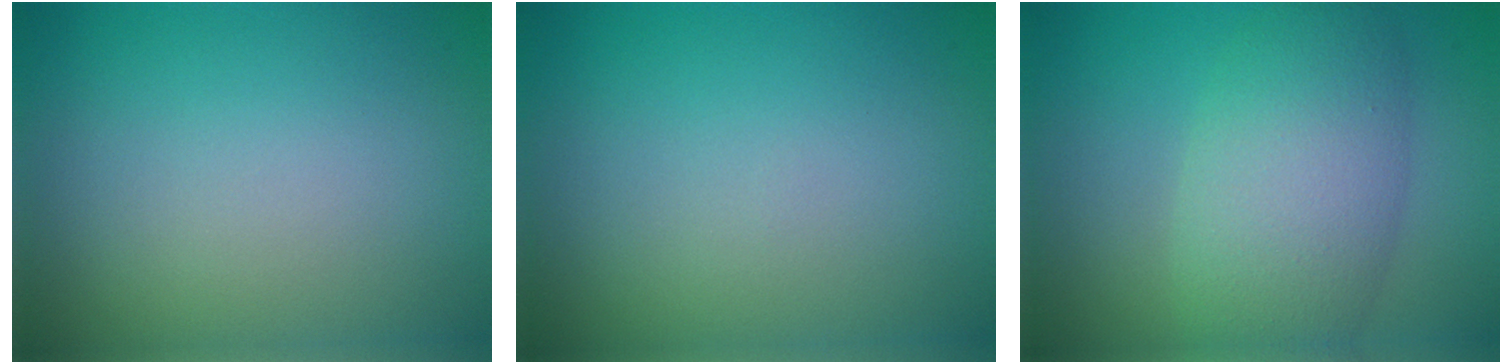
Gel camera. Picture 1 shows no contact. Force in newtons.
{"total": 0.0}
{"total": 6.6, "press": 6.5, "slide": 0.4}